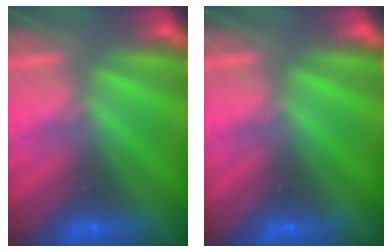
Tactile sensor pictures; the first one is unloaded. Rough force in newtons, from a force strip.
{"total": 0.0}